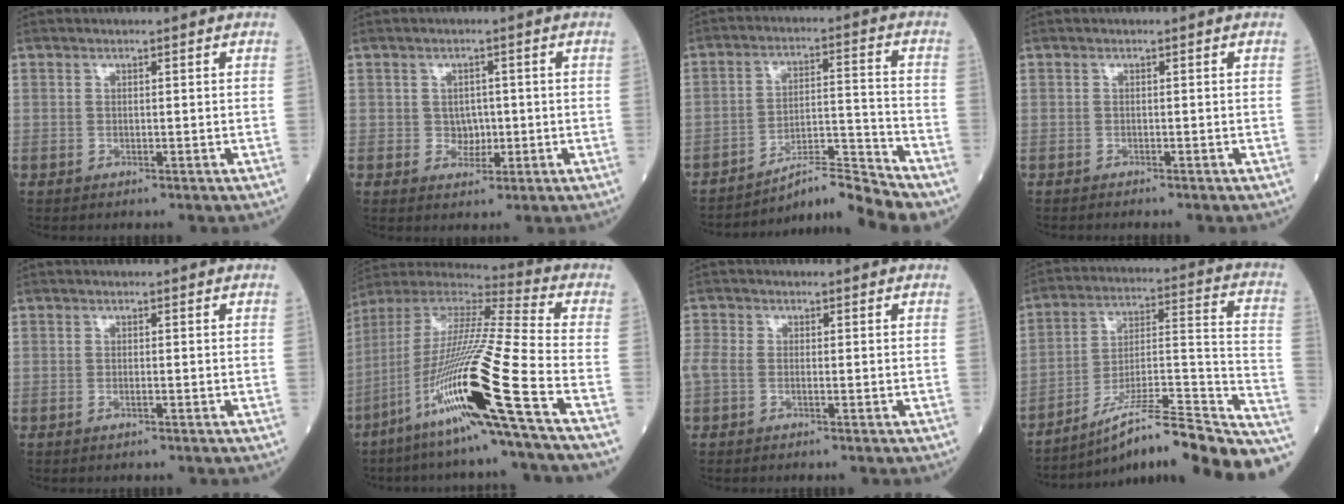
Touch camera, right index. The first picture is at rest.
{"total": 2.7, "force": [-0.1, 2.3, 1.4], "torque": [-0.010, 0.004, 0.002]}
{"total": 9.0, "force": [-8.7, -1.0, 2.0], "torque": [-0.029, 0.030, -0.145]}
{"total": 1.3, "force": [-1.1, 0.0, 0.5], "torque": [-0.007, -0.001, -0.015]}
{"total": 0.8, "force": [-0.4, 0.1, 0.6], "torque": [-0.015, -0.001, -0.007]}
{"total": 22.8, "force": [-10.4, -1.5, 20.2], "torque": [-0.407, -0.042, -0.204]}
{"total": 3.5, "force": [-0.7, 2.0, 2.8], "torque": [-0.082, 0.014, -0.013]}
{"total": 23.8, "force": [-18.8, 2.1, 14.5], "torque": [-0.150, 0.023, -0.289]}